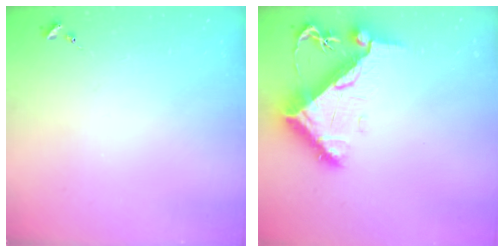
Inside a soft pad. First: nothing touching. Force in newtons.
{"total": 10.5, "press": 10.4, "slide": 1.3}